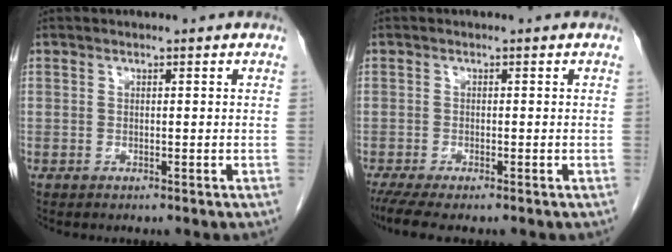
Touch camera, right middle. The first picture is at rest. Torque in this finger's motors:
{"motor_torque": [0.68, -0.33, 0.05, 0.05]}